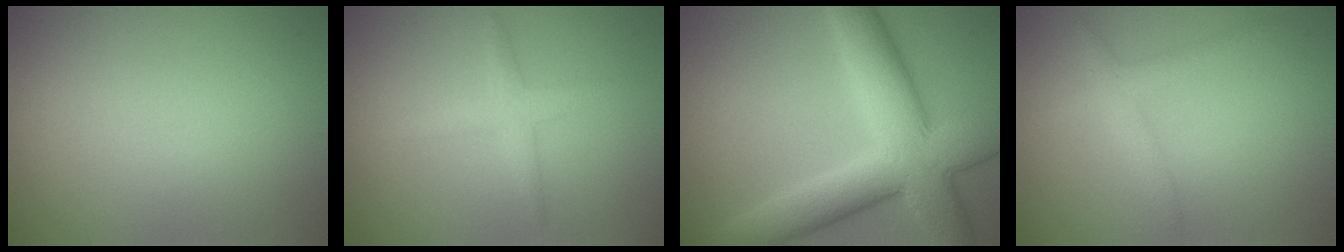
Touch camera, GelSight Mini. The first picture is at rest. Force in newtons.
{"total": 2.2, "press": 2.2, "slide": 0.1}
{"total": 10.0, "press": 10.0, "slide": 0.5}
{"total": 2.0, "press": 2.0, "slide": 0.0}